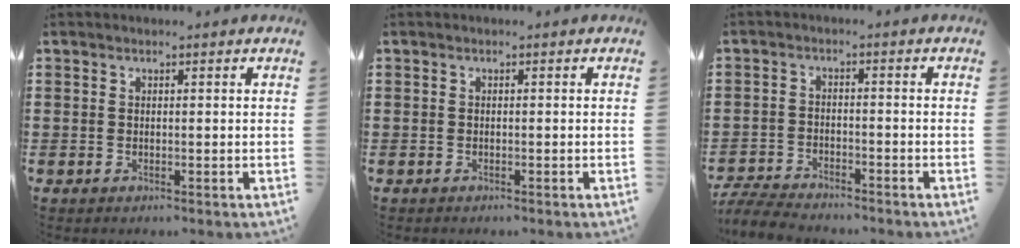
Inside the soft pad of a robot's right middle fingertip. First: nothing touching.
{"total": 0.0}
{"total": 5.0, "force": [-4.9, 0.7, 1.0], "torque": [-0.033, 0.001, -0.102]}